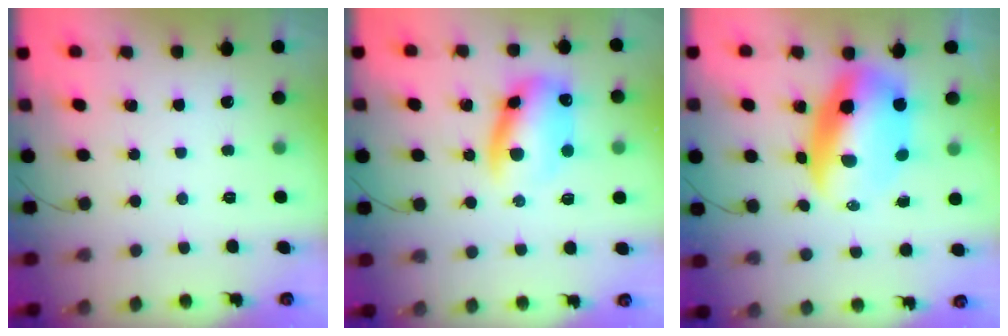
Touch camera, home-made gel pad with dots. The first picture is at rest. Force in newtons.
{"total": 12.6, "press": 12.4, "slide": 2.3}
{"total": 13.3, "press": 12.9, "slide": 3.1}